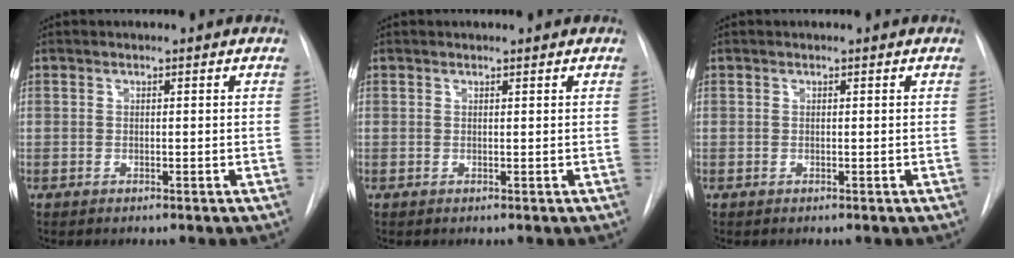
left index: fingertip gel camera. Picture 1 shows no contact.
{"total": 0.9, "force": [0.9, 0.0, 0.1], "torque": [-0.006, 0.005, 0.012]}
{"total": 0.0}